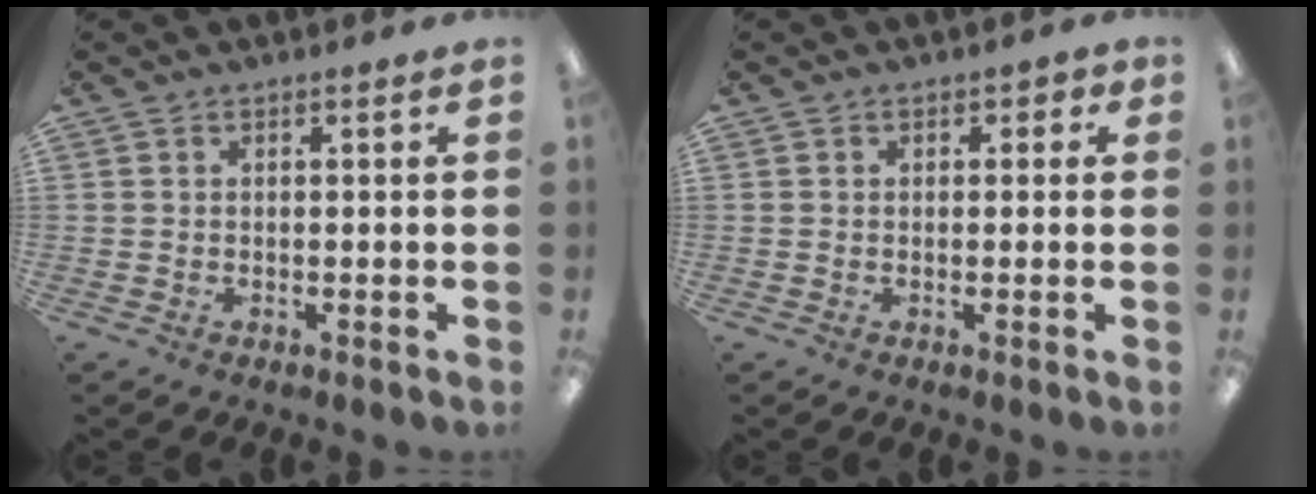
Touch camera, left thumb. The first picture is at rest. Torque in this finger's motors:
{"motor_torque": [-0.04, 0.16, -0.29, 0.12, -0.02]}